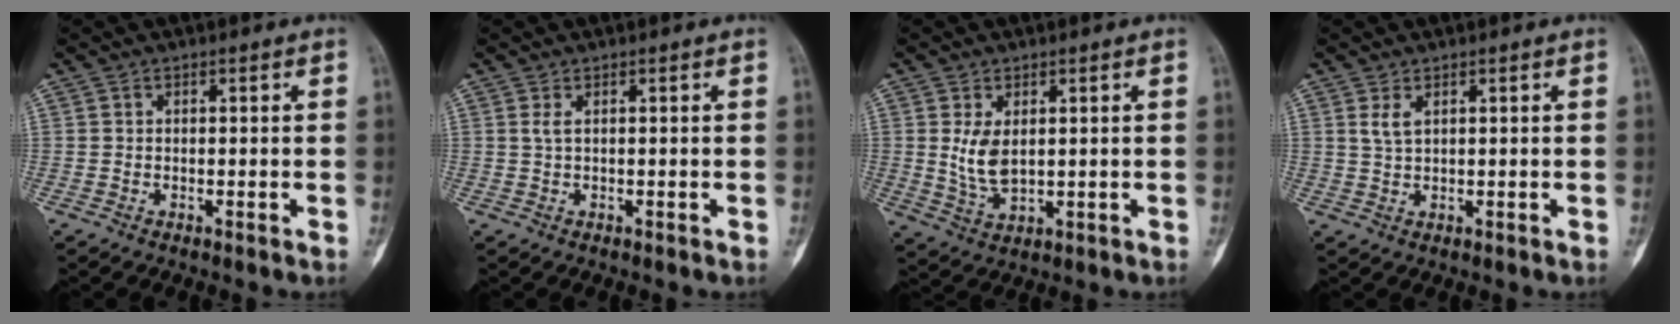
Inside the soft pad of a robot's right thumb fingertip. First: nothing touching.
{"total": 1.0, "force": [0.4, 0.2, 0.9], "torque": [-0.027, 0.007, 0.010]}
{"total": 5.7, "force": [1.1, 3.3, 4.6], "torque": [-0.081, -0.010, 0.030]}
{"total": 2.3, "force": [1.1, 1.0, 1.7], "torque": [-0.035, 0.002, 0.030]}